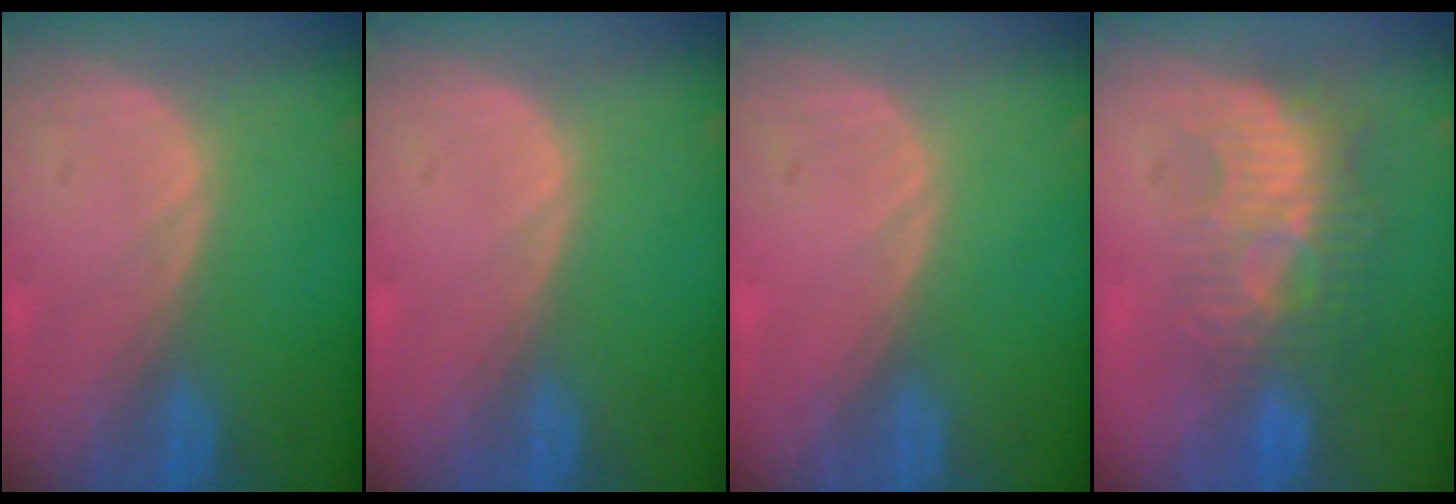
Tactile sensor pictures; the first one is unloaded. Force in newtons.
{"total": 0.0}
{"total": 0.0}
{"total": 9.4, "press": 8.4, "slide": 4.3}